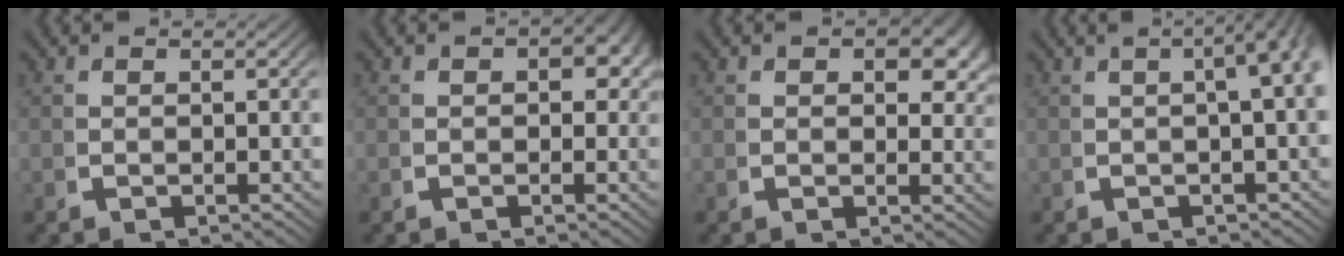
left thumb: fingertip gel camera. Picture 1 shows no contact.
{"total": 2.1, "force": [0.0, 1.5, 1.4], "torque": [-0.016, -0.003, -0.004]}
{"total": 2.7, "force": [1.0, 1.5, 2.0], "torque": [-0.019, -0.008, 0.011]}
{"total": 7.8, "force": [2.3, 3.9, 6.4], "torque": [-0.061, 0.037, 0.014]}